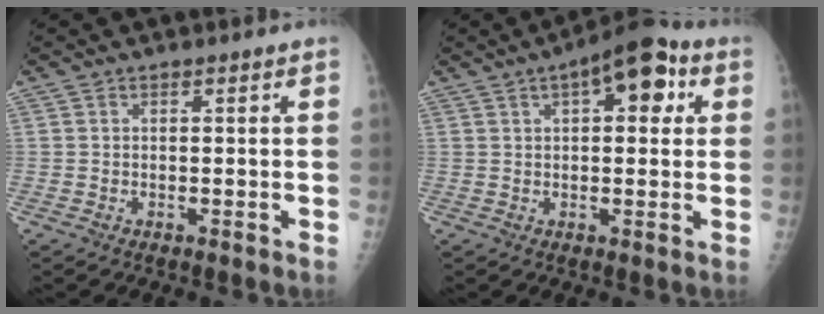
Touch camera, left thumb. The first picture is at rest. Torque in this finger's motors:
{"motor_torque": [0.04, 0.27, -0.05, 0.02, 0.07]}